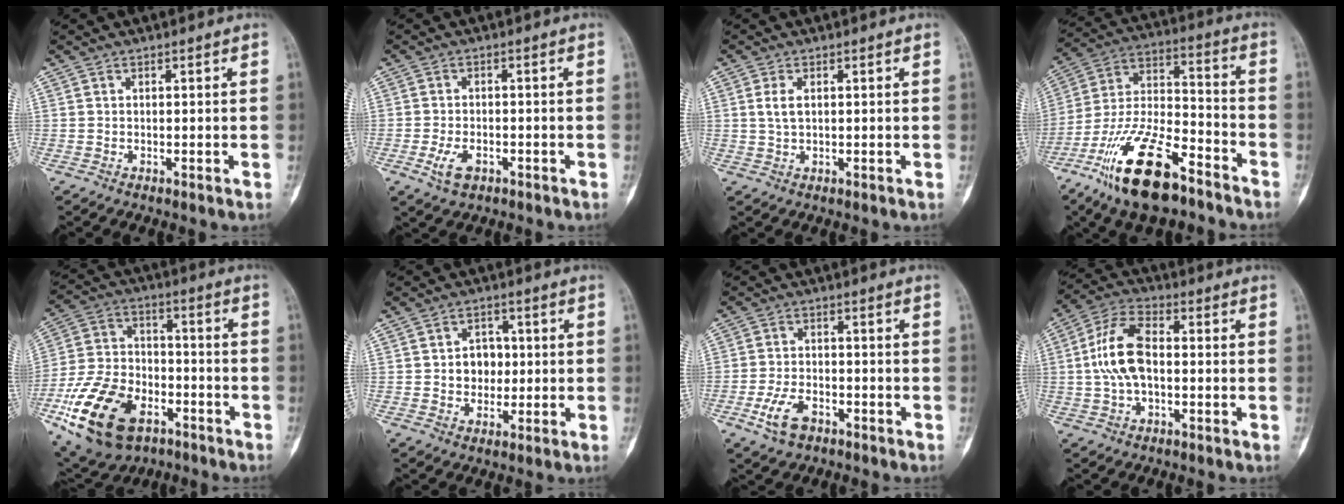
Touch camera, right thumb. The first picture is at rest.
{"total": 4.3, "force": [-2.0, 2.4, 2.9], "torque": [-0.056, 0.005, -0.034]}
{"total": 2.8, "force": [0.6, 1.5, 2.3], "torque": [-0.045, 0.001, 0.013]}
{"total": 20.1, "force": [-12.9, 7.3, 13.6], "torque": [-0.267, 0.068, -0.234]}
{"total": 21.4, "force": [-10.0, 13.0, 13.7], "torque": [-0.258, 0.050, -0.169]}
{"total": 5.7, "force": [0.2, 4.7, 3.2], "torque": [-0.012, 0.005, 0.003]}
{"total": 6.4, "force": [-3.5, 3.6, 4.0], "torque": [-0.078, 0.016, -0.062]}
{"total": 10.8, "force": [-0.1, 5.9, 9.0], "torque": [-0.186, 0.028, -0.007]}